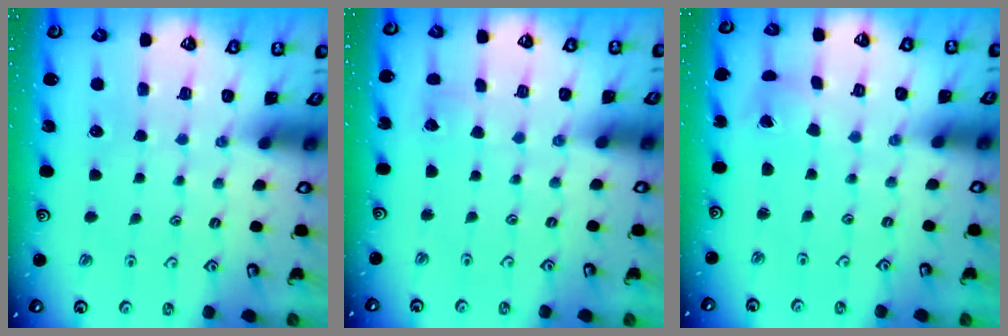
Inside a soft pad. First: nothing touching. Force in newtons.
{"total": 2.8, "press": 2.8, "slide": 0.3}
{"total": 1.3, "press": 1.3, "slide": 0.3}